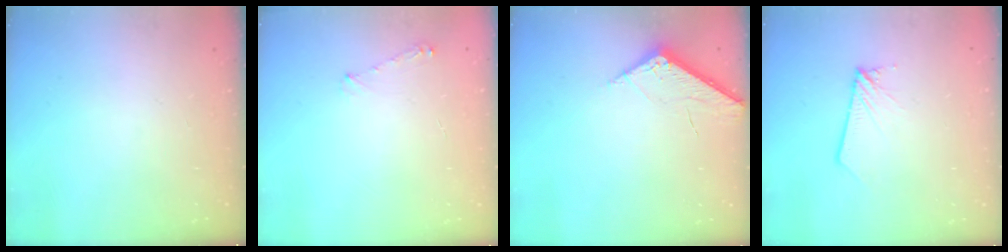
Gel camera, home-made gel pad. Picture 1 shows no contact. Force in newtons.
{"total": 3.9, "press": 3.9, "slide": 0.5}
{"total": 5.2, "press": 5.2, "slide": 0.6}
{"total": 2.2, "press": 2.2, "slide": 0.3}